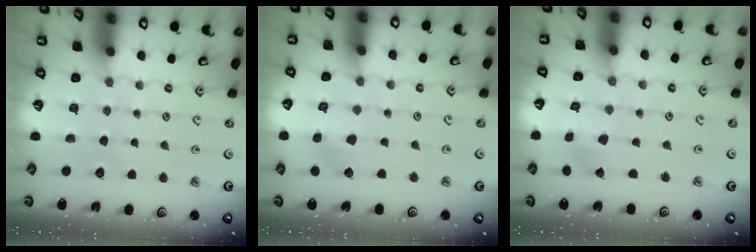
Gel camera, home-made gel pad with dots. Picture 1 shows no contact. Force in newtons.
{"total": 4.0, "press": 3.9, "slide": 0.3}
{"total": 0.7, "press": 0.7, "slide": 0.1}